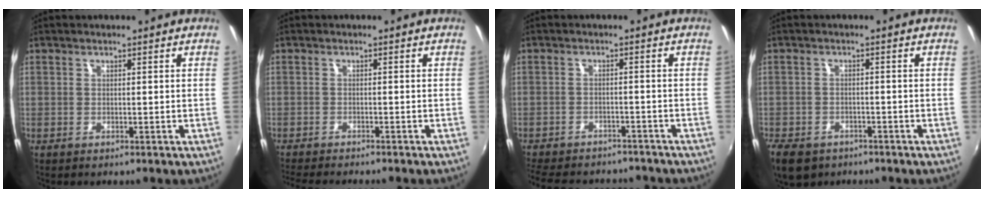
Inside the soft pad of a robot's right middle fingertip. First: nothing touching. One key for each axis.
{"total": 5.5, "fx": -5.0, "fy": 0.1, "fz": 2.2, "tx": -0.054, "ty": -0.018, "tz": -0.083}
{"total": 14.6, "fx": -12.4, "fy": 5.6, "fz": 5.3, "tx": -0.126, "ty": -0.007, "tz": -0.169}
{"total": 8.5, "fx": -5.5, "fy": 5.3, "fz": 3.7, "tx": -0.100, "ty": -0.019, "tz": -0.090}